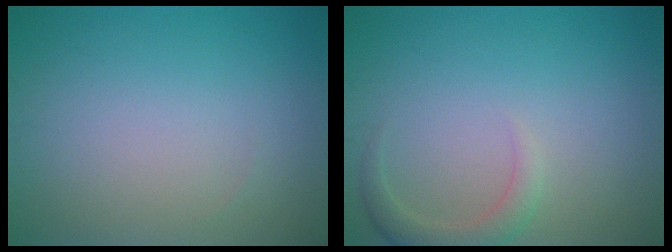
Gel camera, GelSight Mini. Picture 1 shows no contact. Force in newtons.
{"total": 2.2, "press": 2.2, "slide": 0.3}